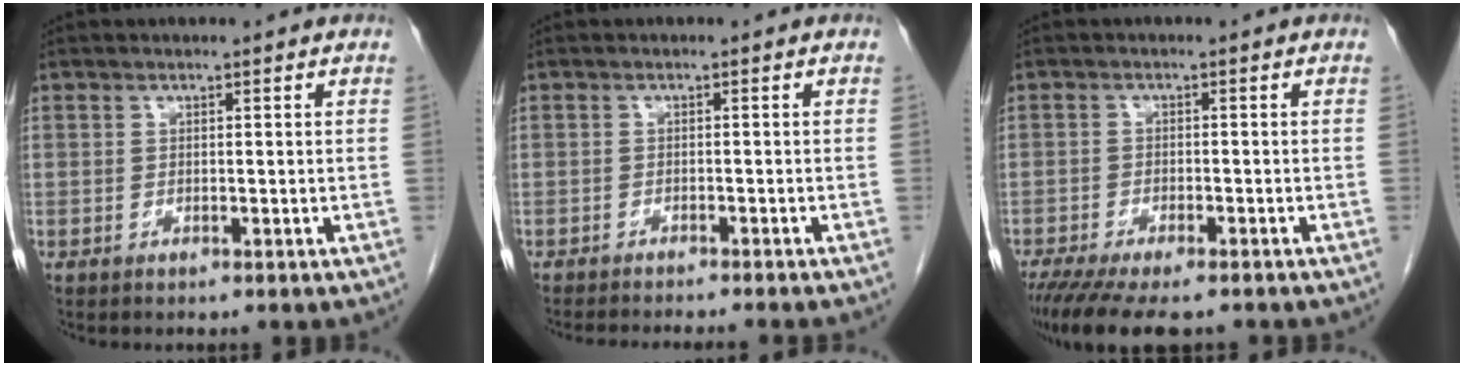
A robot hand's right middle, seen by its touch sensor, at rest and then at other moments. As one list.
[{"total": 8.9, "force": [-8.0, 0.1, 3.7], "torque": [-0.032, -0.019, -0.106]}, {"total": 11.5, "force": [-9.1, 3.1, 6.4], "torque": [-0.110, -0.017, -0.140]}]